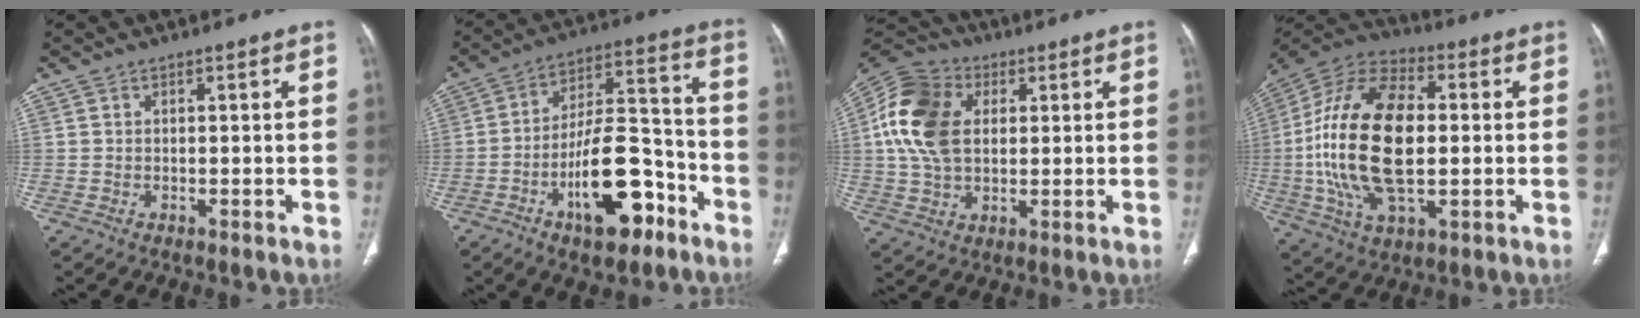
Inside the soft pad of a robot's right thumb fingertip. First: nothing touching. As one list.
[{"total": 17.8, "force": [-8.4, 7.9, 13.6], "torque": [-0.190, 0.068, -0.133]}, {"total": 15.3, "force": [2.7, 10.7, 10.6], "torque": [-0.202, 0.011, 0.044]}, {"total": 23.9, "force": [-0.1, 12.6, 20.3], "torque": [-0.408, 0.009, -0.005]}]